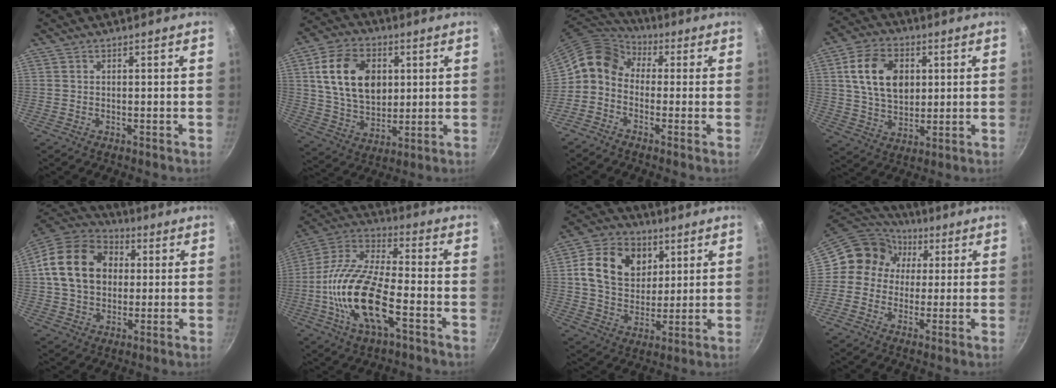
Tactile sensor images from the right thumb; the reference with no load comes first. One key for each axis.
{"total": 16.6, "fx": 3.8, "fy": 11.7, "fz": 11.1, "tx": -0.173, "ty": -0.005, "tz": 0.070}
{"total": 9.1, "fx": -0.1, "fy": 7.3, "fz": 5.5, "tx": -0.093, "ty": 0.034, "tz": -0.028}
{"total": 13.8, "fx": 3.1, "fy": 9.7, "fz": 9.3, "tx": -0.143, "ty": -0.002, "tz": 0.054}
{"total": 18.2, "fx": 3.0, "fy": 14.0, "fz": 11.1, "tx": -0.177, "ty": 0.023, "tz": 0.044}
{"total": 19.8, "fx": -5.7, "fy": 8.1, "fz": 17.1, "tx": -0.329, "ty": 0.032, "tz": -0.126}
{"total": 15.0, "fx": 4.8, "fy": 11.4, "fz": 8.5, "tx": -0.125, "ty": -0.008, "tz": 0.075}
{"total": 12.0, "fx": 2.4, "fy": 10.8, "fz": 4.6, "tx": -0.048, "ty": 0.024, "tz": 0.017}